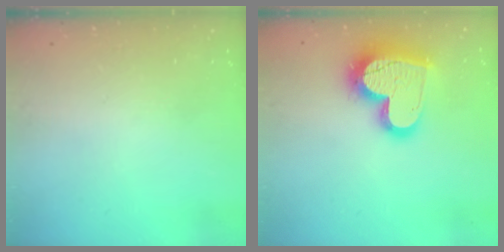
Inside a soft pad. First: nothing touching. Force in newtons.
{"total": 19.6, "press": 19.6, "slide": 1.8}